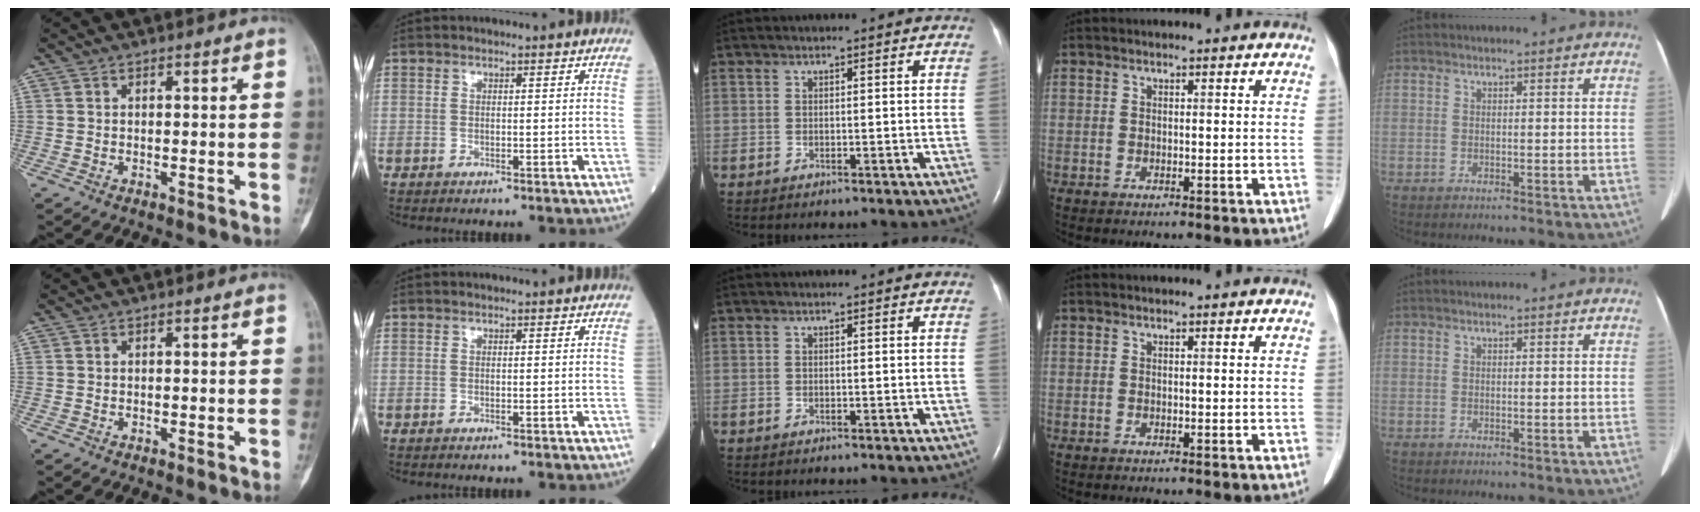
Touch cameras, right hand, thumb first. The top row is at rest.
{}